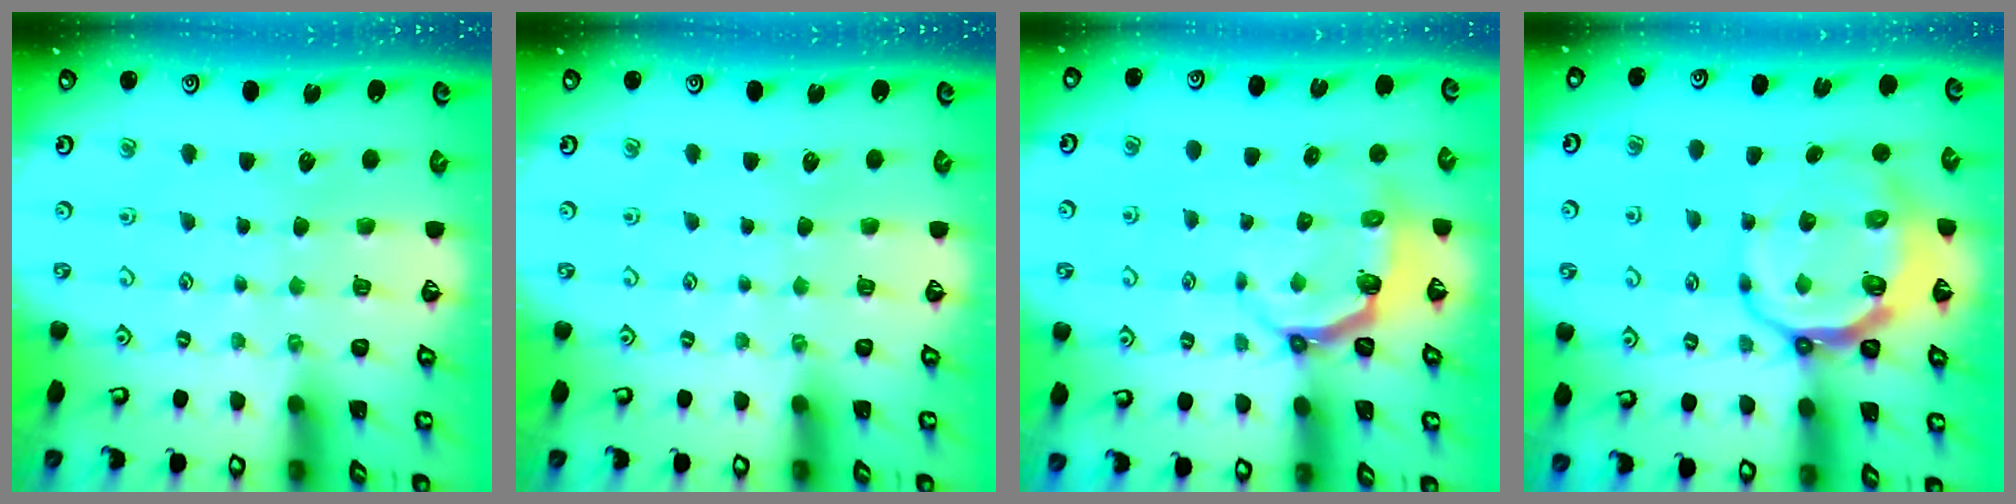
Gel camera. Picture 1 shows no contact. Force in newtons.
{"total": 0.0}
{"total": 4.1, "press": 3.0, "slide": 2.9}
{"total": 10.4, "press": 9.6, "slide": 3.9}